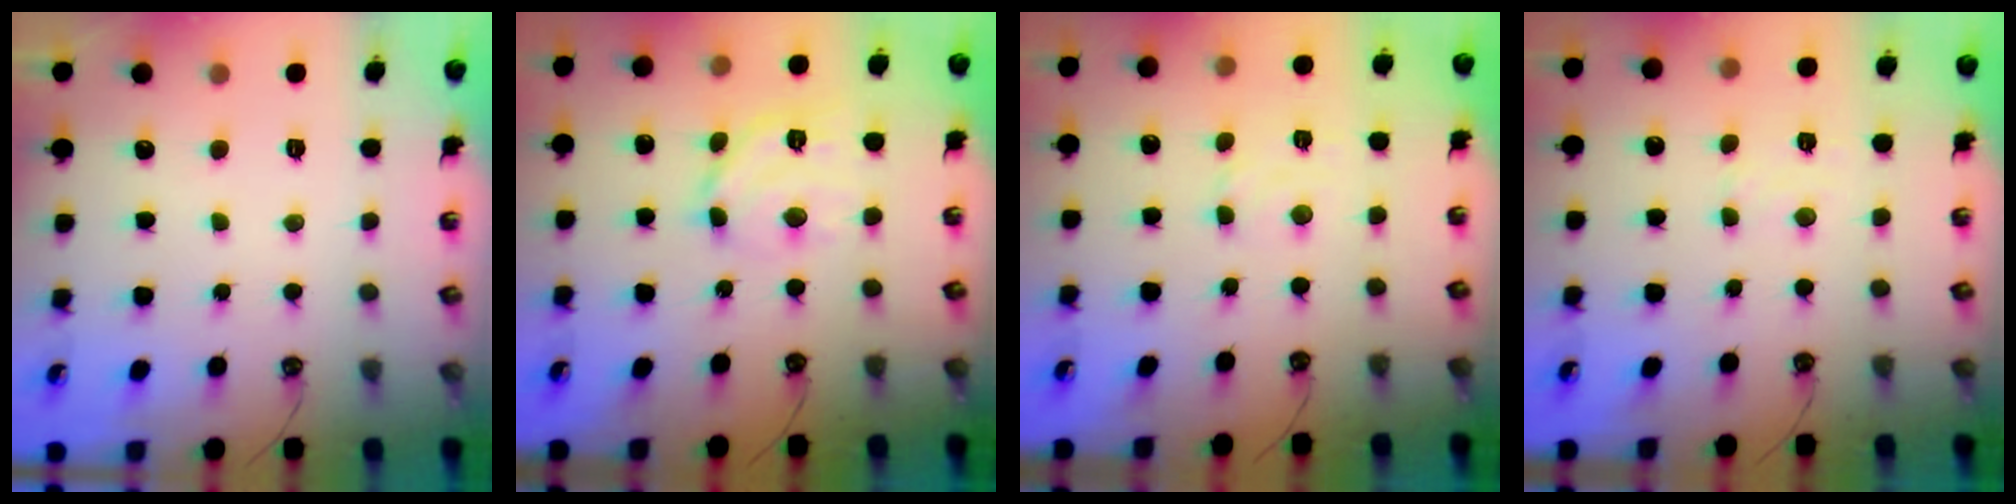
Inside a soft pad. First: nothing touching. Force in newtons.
{"total": 12.1, "press": 12.0, "slide": 0.9}
{"total": 2.2, "press": 2.2, "slide": 0.6}
{"total": 3.4, "press": 3.3, "slide": 0.5}